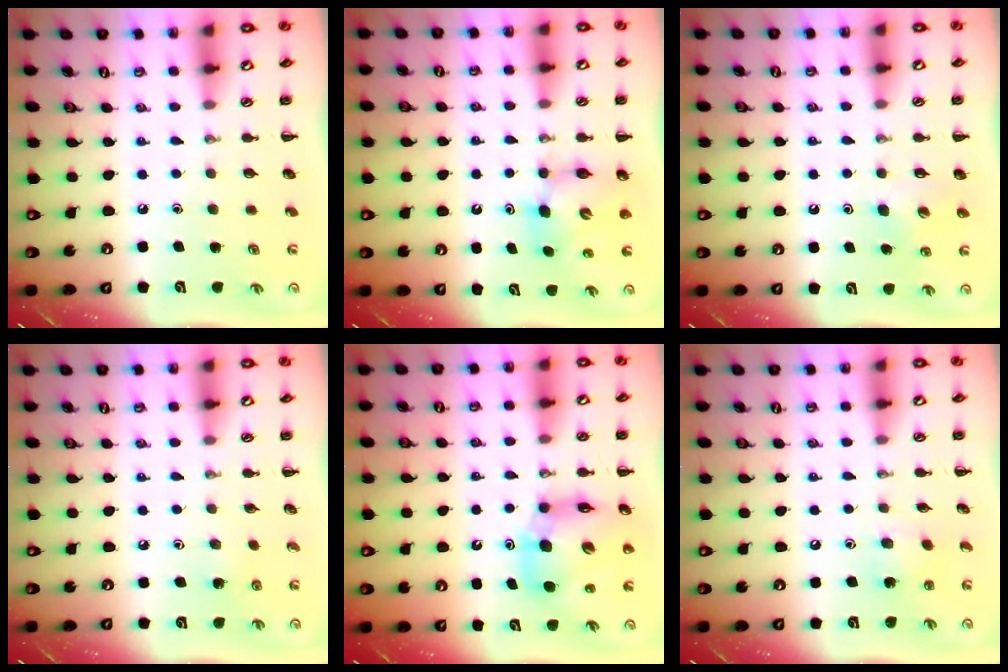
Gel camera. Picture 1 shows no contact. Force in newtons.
{"total": 7.3, "press": 7.1, "slide": 1.4}
{"total": 4.0, "press": 3.8, "slide": 1.4}
{"total": 2.7, "press": 2.6, "slide": 1.0}
{"total": 11.5, "press": 11.0, "slide": 3.1}
{"total": 4.6, "press": 4.5, "slide": 1.1}